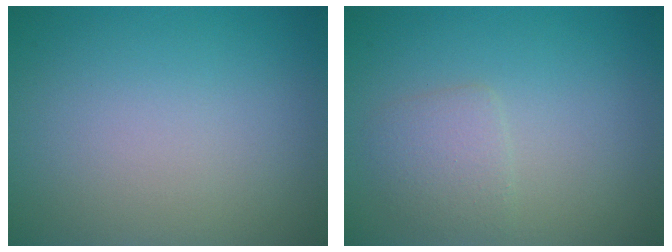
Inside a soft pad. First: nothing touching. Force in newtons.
{"total": 1.9, "press": 1.9, "slide": 0.0}